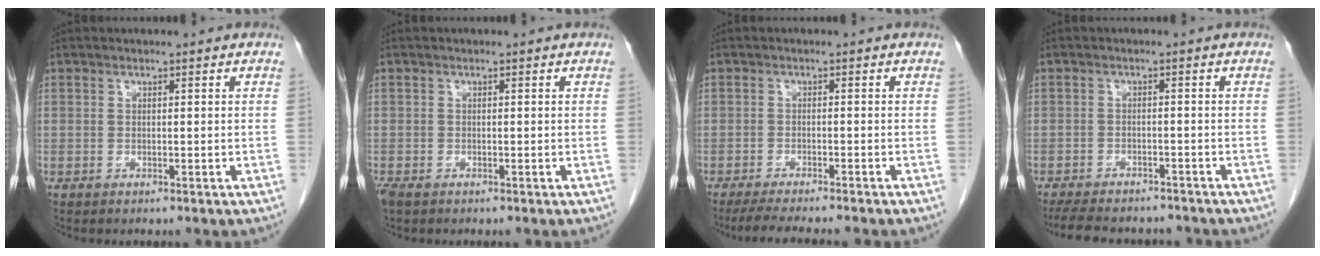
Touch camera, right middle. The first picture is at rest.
{"total": 1.9, "force": [-1.4, 0.9, 1.0], "torque": [-0.026, -0.006, -0.022]}
{"total": 7.4, "force": [-6.4, 0.1, 3.7], "torque": [-0.053, -0.019, -0.100]}
{"total": 11.9, "force": [-10.5, 3.5, 4.4], "torque": [-0.092, -0.005, -0.141]}